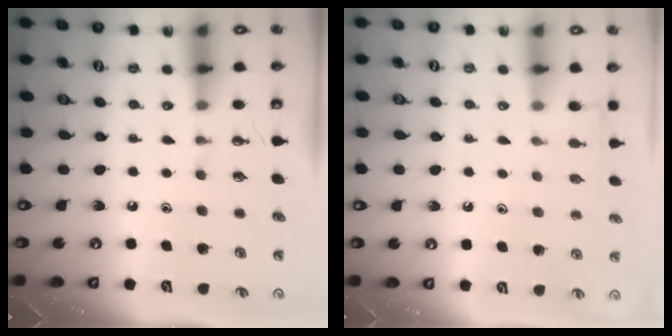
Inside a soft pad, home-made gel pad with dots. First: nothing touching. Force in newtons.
{"total": 5.7, "press": 5.7, "slide": 0.5}